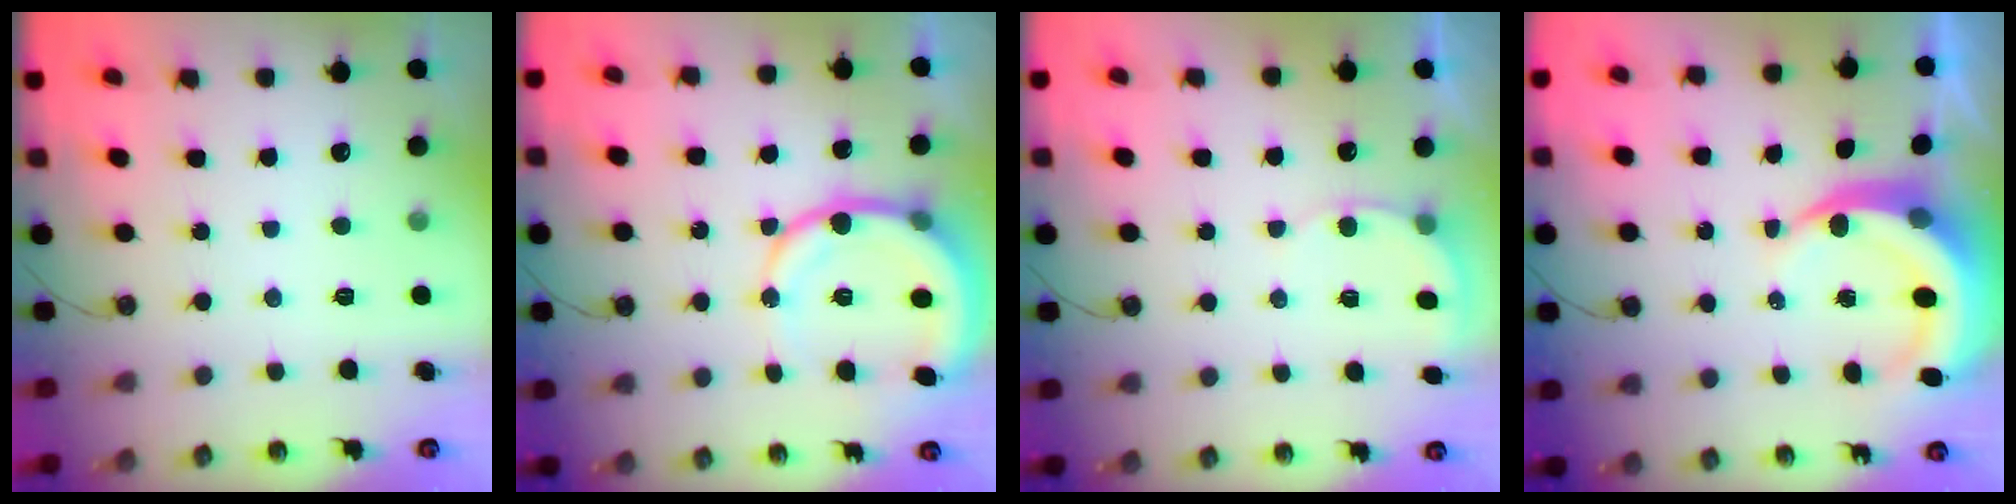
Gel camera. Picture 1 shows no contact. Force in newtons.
{"total": 12.7, "press": 12.5, "slide": 2.4}
{"total": 5.7, "press": 5.6, "slide": 1.5}
{"total": 8.7, "press": 8.6, "slide": 1.3}